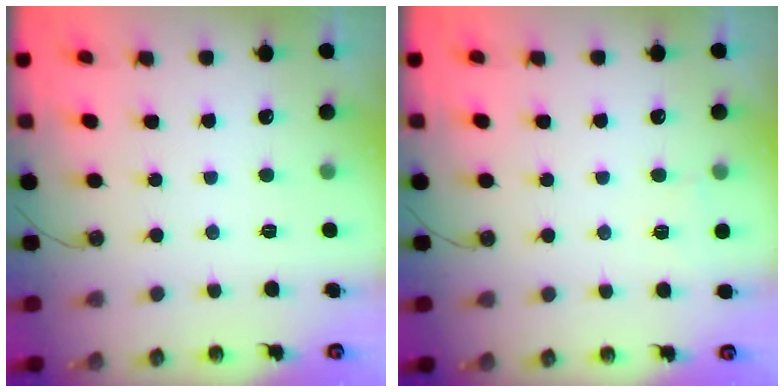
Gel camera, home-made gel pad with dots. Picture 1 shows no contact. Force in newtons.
{"total": 3.5, "press": 3.5, "slide": 0.4}